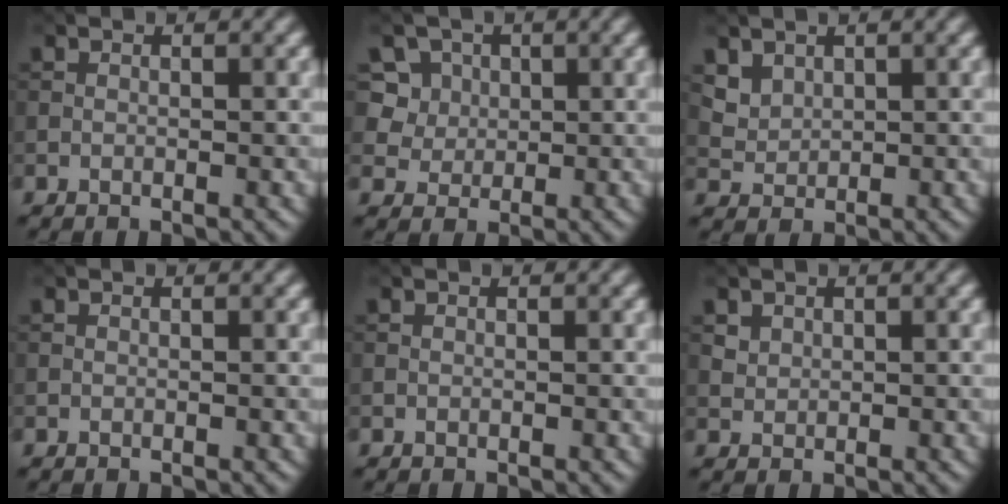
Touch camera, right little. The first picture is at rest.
{"total": 7.2, "force": [3.3, 5.7, 2.8], "torque": [-0.049, 0.009, 0.046]}
{"total": 2.3, "force": [1.5, 1.5, 0.7], "torque": [-0.023, -0.014, 0.050]}
{"total": 0.0}
{"total": 0.0}
{"total": 1.1, "force": [0.6, 0.9, 0.2], "torque": [-0.003, -0.004, 0.017]}